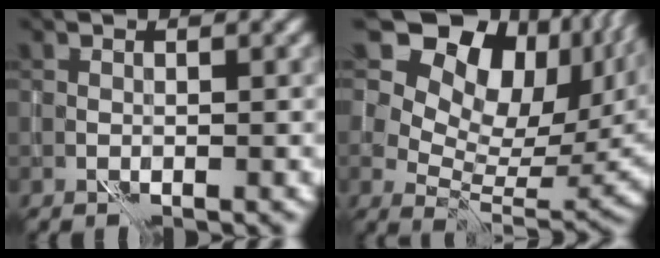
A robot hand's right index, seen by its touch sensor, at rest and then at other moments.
{"total": 17.1, "force": [8.1, 10.1, 11.1], "torque": [-0.186, 0.043, 0.140]}